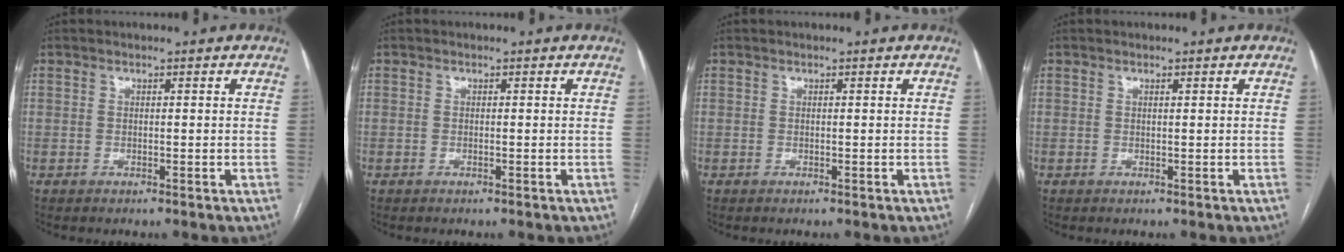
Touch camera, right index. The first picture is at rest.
{"total": 0.0}
{"total": 0.0}
{"total": 0.0}